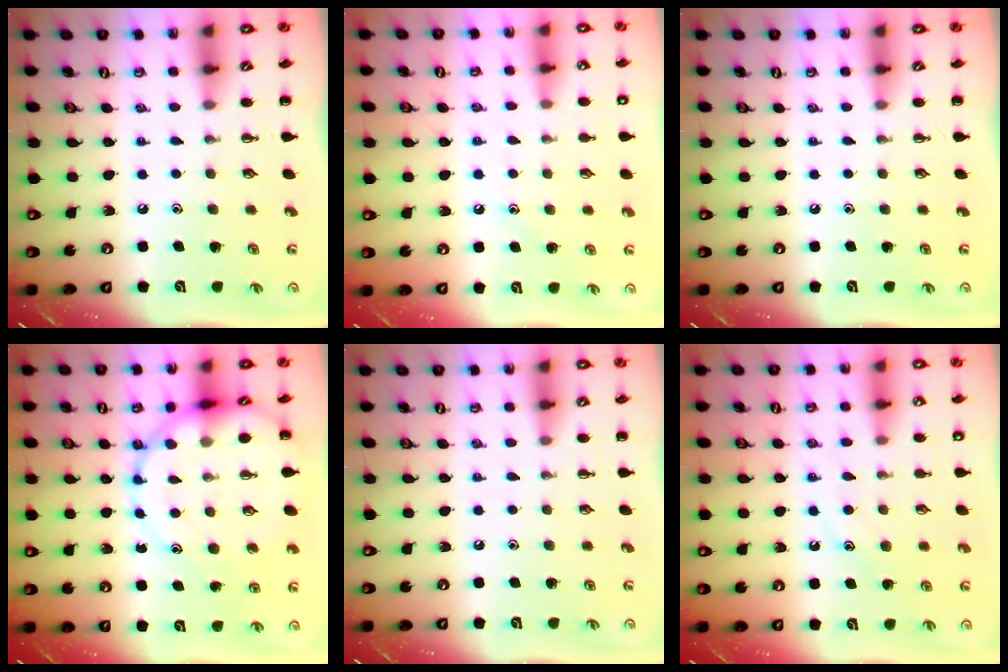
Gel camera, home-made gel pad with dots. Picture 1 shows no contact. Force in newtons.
{"total": 9.5, "press": 9.2, "slide": 2.5}
{"total": 0.0}
{"total": 14.2, "press": 14.0, "slide": 2.3}
{"total": 4.1, "press": 3.8, "slide": 1.6}
{"total": 10.9, "press": 10.8, "slide": 1.5}